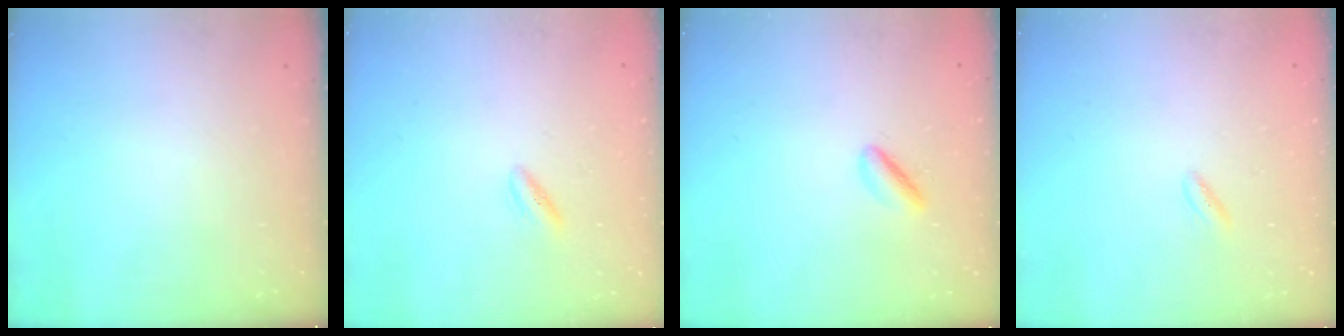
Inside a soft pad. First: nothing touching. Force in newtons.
{"total": 1.9, "press": 1.6, "slide": 1.0}
{"total": 2.9, "press": 2.7, "slide": 0.9}
{"total": 1.9, "press": 1.7, "slide": 0.8}